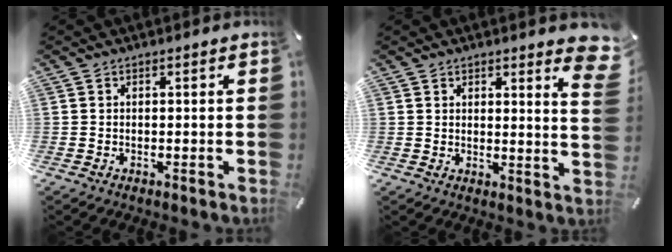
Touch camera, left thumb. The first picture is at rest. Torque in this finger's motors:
{"motor_torque": [0.64, -0.10, 0.33, -0.18, 0.06]}